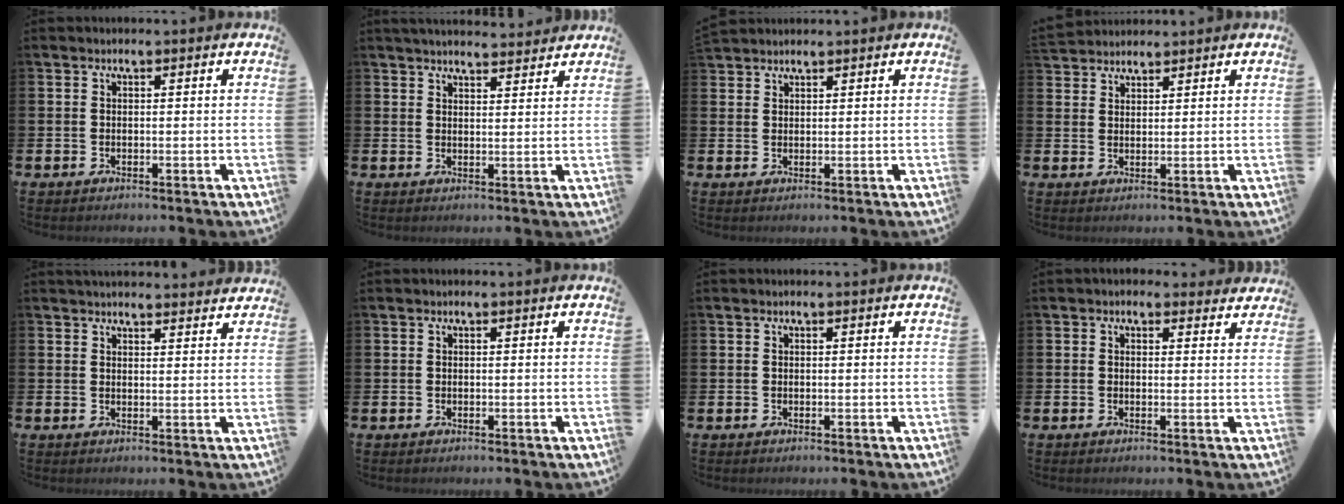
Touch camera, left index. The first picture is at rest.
{"total": 3.7, "force": [3.6, 0.3, 0.3], "torque": [-0.006, -0.019, 0.065]}
{"total": 1.9, "force": [1.8, 0.3, -0.1], "torque": [0.005, -0.005, 0.034]}
{"total": 2.8, "force": [2.7, 0.5, -0.4], "torque": [0.007, -0.011, 0.050]}
{"total": 2.9, "force": [2.9, 0.3, 0.2], "torque": [-0.007, -0.014, 0.052]}
{"total": 0.0}
{"total": 0.0}
{"total": 1.5, "force": [1.3, 0.8, 0.0], "torque": [0.005, 0.000, 0.021]}